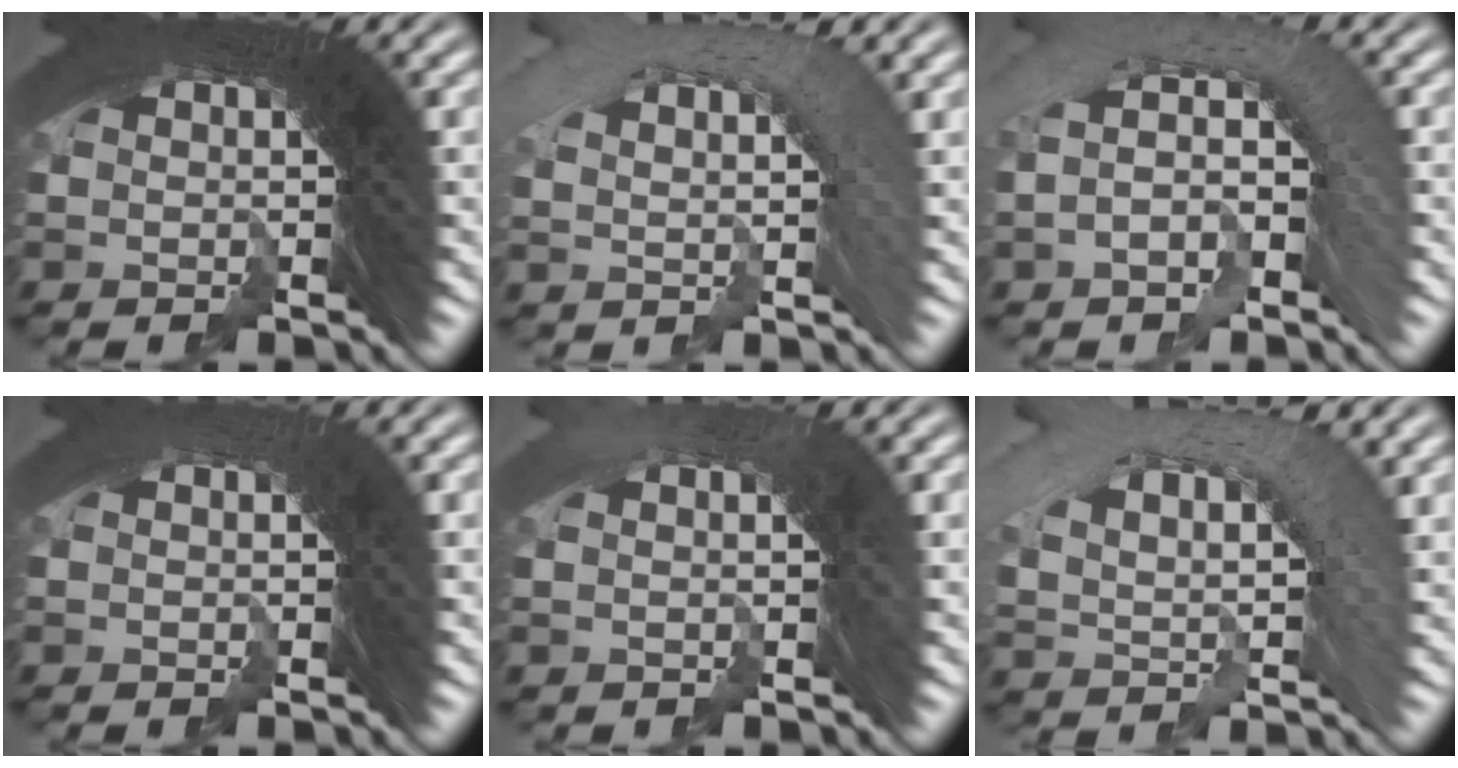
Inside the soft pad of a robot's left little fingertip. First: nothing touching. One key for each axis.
{"total": 3.1, "fx": -1.8, "fy": 2.5, "fz": 0.5, "tx": -0.012, "ty": 0.003, "tz": -0.032}
{"total": 4.2, "fx": -3.5, "fy": 2.3, "fz": -0.4, "tx": 0.007, "ty": 0.015, "tz": -0.071}
{"total": 1.7, "fx": -0.8, "fy": -0.7, "fz": -1.3, "tx": 0.015, "ty": -0.008, "tz": -0.009}
{"total": 3.8, "fx": -2.5, "fy": -0.9, "fz": -2.7, "tx": 0.032, "ty": -0.010, "tz": -0.033}
{"total": 6.0, "fx": -1.2, "fy": 5.1, "fz": 2.8, "tx": -0.048, "ty": 0.010, "tz": -0.031}